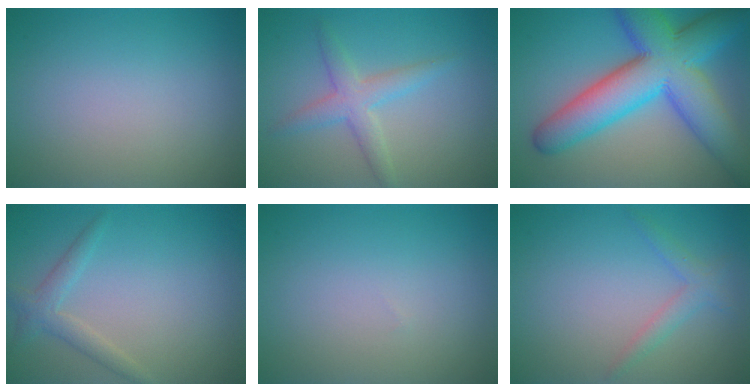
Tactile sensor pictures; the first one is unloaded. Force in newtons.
{"total": 2.9, "press": 2.9, "slide": 0.0}
{"total": 12.1, "press": 12.1, "slide": 0.2}
{"total": 2.0, "press": 2.0, "slide": 0.1}
{"total": 0.0}
{"total": 1.8, "press": 1.8, "slide": 0.1}